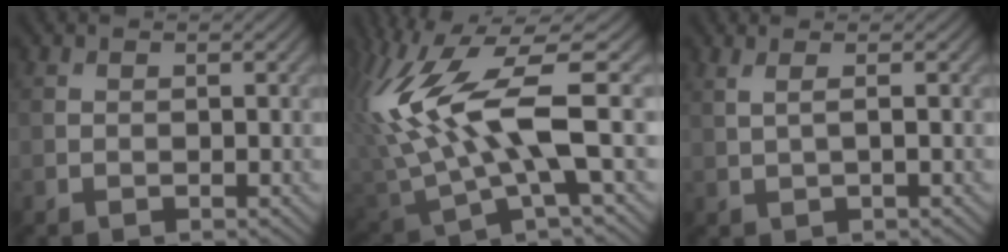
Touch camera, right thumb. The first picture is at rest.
{"total": 14.8, "force": [2.2, 5.5, 13.6], "torque": [-0.318, 0.004, 0.043]}
{"total": 1.7, "force": [0.6, 0.2, 1.6], "torque": [-0.027, -0.002, 0.013]}